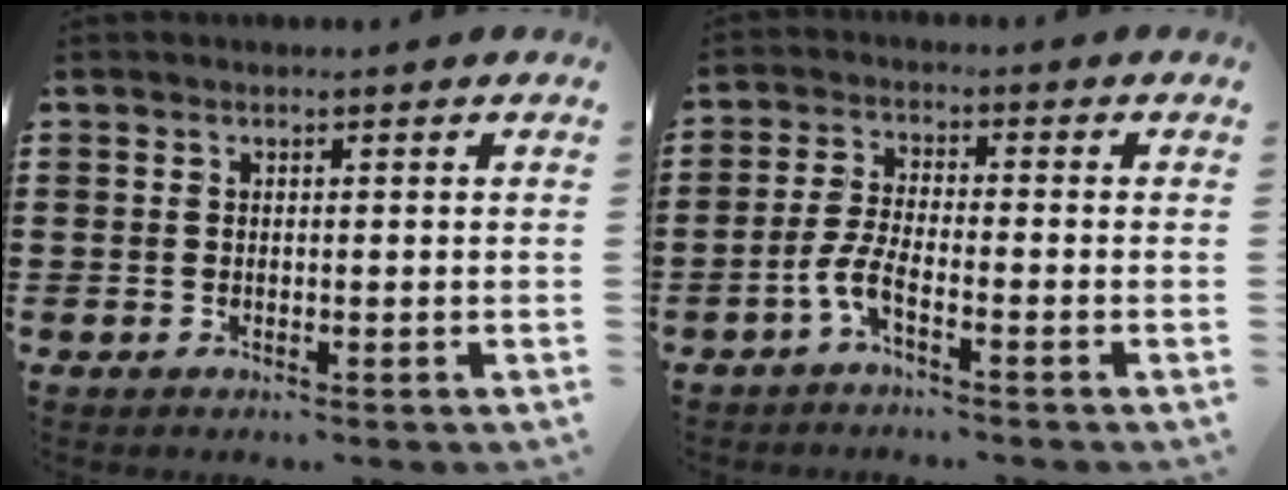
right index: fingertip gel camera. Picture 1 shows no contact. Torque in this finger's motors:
{"motor_torque": [0.84, 0.93, 0.00, 0.00]}